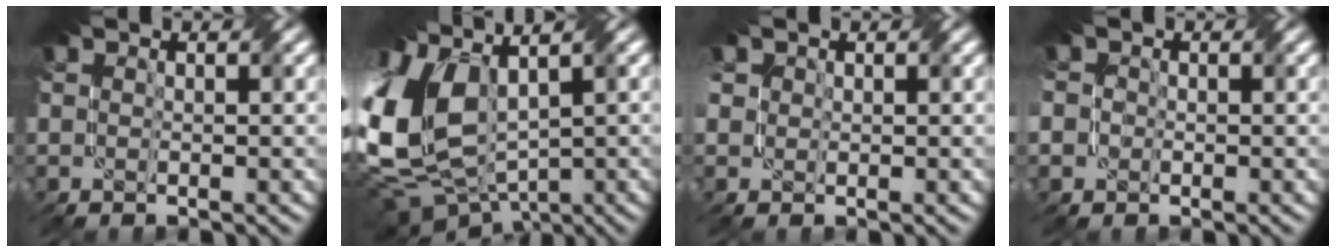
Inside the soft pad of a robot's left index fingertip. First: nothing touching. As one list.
[{"total": 11.6, "force": [0.7, 7.3, 8.9], "torque": [-0.226, -0.009, 0.033]}, {"total": 1.2, "force": [0.4, 1.1, 0.2], "torque": [-0.010, 0.003, 0.008]}, {"total": 4.2, "force": [-0.4, 3.9, 1.6], "torque": [-0.047, 0.013, -0.030]}]